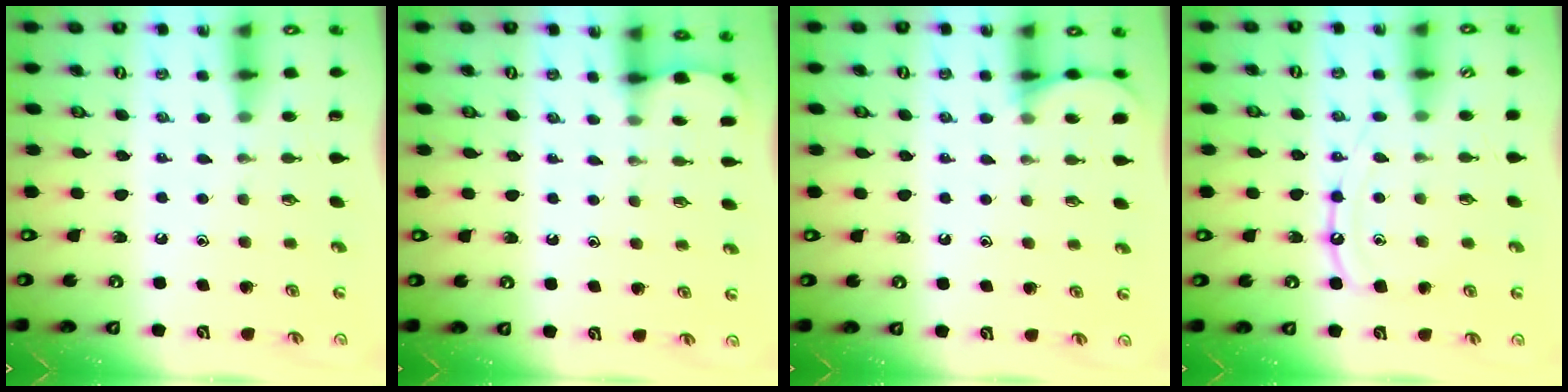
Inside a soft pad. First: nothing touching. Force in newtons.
{"total": 1.8, "press": 1.8, "slide": 0.2}
{"total": 4.9, "press": 4.9, "slide": 0.5}
{"total": 10.9, "press": 10.9, "slide": 1.0}